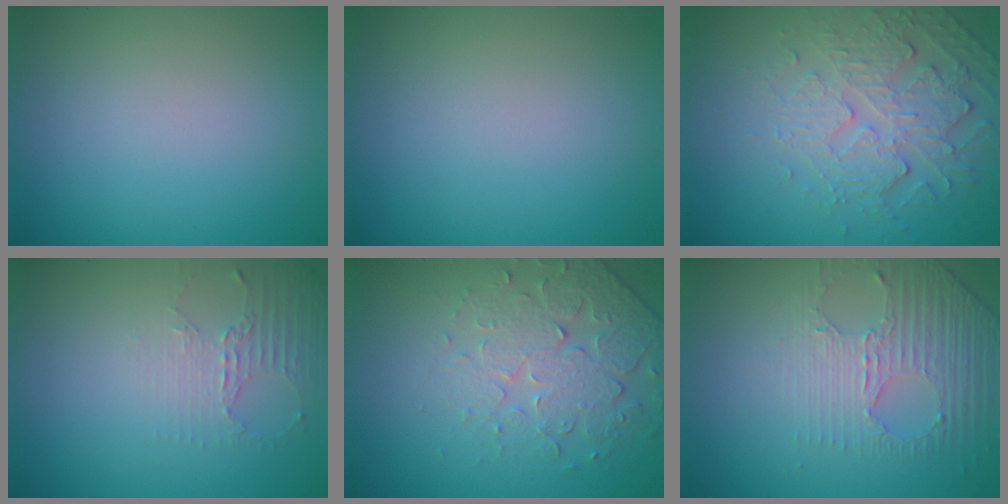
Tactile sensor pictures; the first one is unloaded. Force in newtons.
{"total": 0.0}
{"total": 5.0, "press": 3.6, "slide": 3.5}
{"total": 2.3, "press": 1.6, "slide": 1.6}
{"total": 4.8, "press": 3.7, "slide": 3.0}
{"total": 4.5, "press": 3.0, "slide": 3.4}